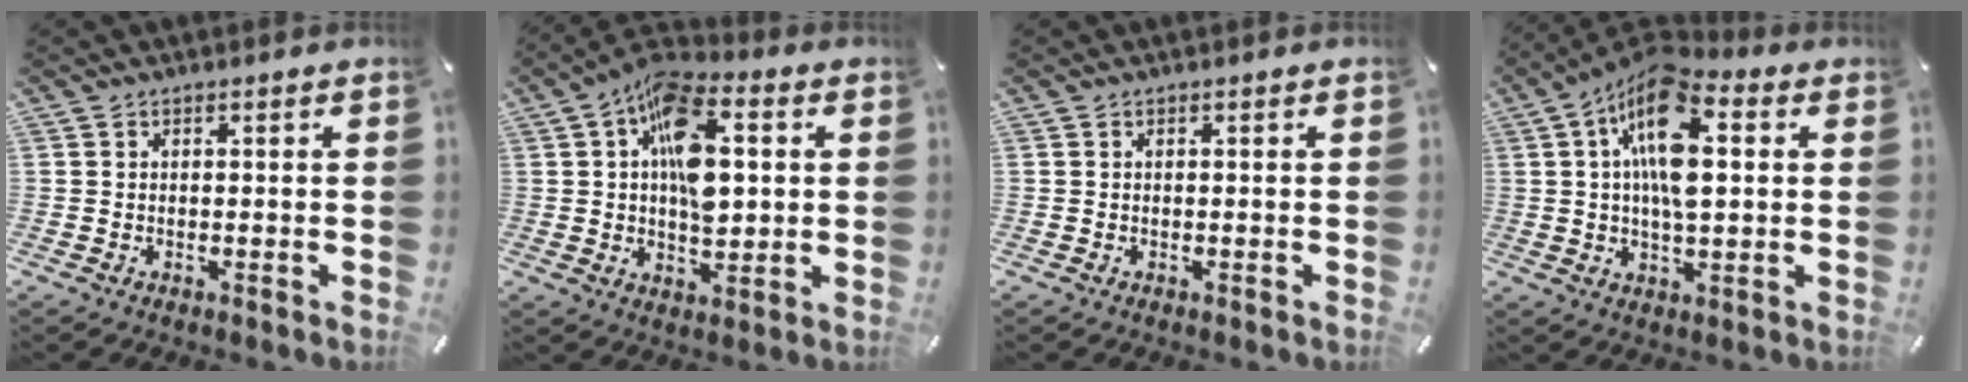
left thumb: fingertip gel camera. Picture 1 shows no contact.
{"total": 15.6, "force": [2.9, 8.9, 12.4], "torque": [-0.209, -0.003, 0.050]}
{"total": 0.0}
{"total": 15.2, "force": [3.6, 7.3, 12.8], "torque": [-0.242, -0.005, 0.059]}